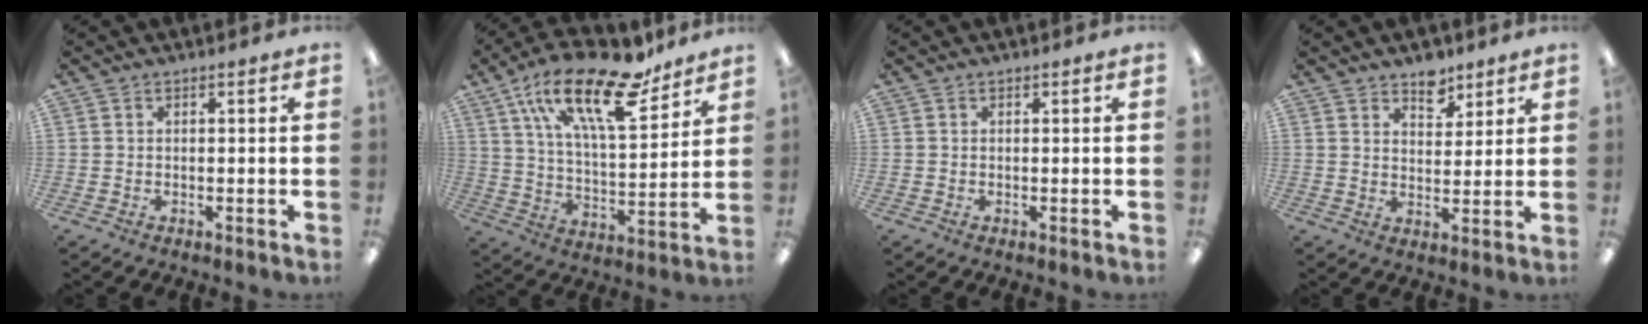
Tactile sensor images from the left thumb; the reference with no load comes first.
{"total": 23.1, "force": [15.1, 8.5, 15.3], "torque": [-0.255, -0.081, 0.256]}
{"total": 0.0}
{"total": 6.5, "force": [5.1, 3.6, 1.9], "torque": [-0.014, -0.029, 0.088]}